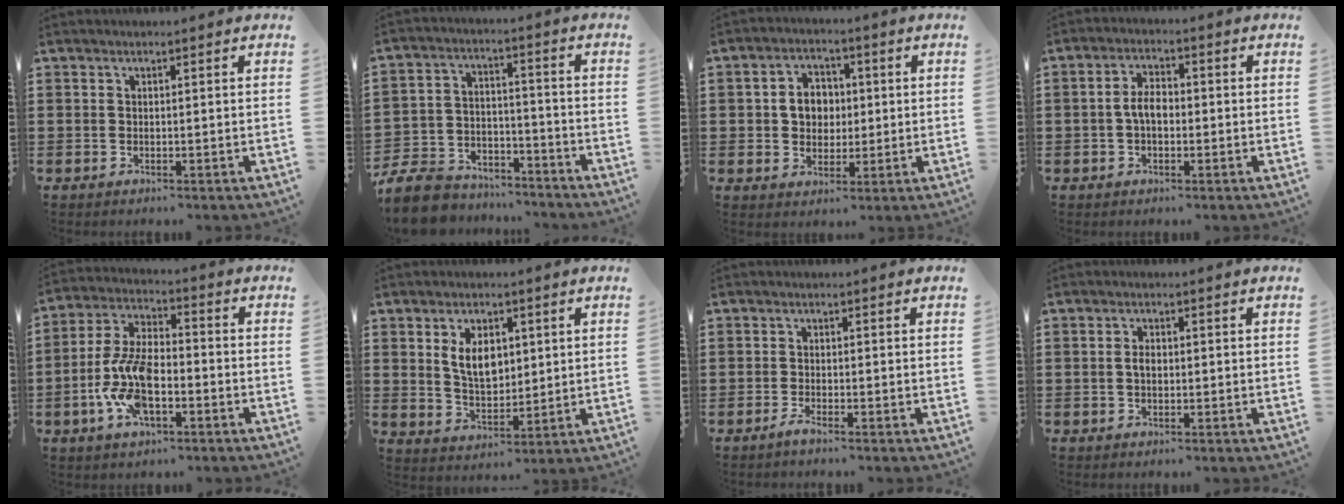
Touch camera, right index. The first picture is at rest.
{"total": 8.9, "force": [-8.3, 2.7, 1.7], "torque": [-0.054, 0.017, -0.166]}
{"total": 5.3, "force": [0.3, 4.6, 2.6], "torque": [-0.059, 0.013, 0.001]}
{"total": 4.0, "force": [-0.5, 2.1, 3.3], "torque": [-0.076, 0.001, -0.015]}
{"total": 10.3, "force": [-3.0, 4.9, 8.6], "torque": [-0.205, -0.005, -0.062]}
{"total": 6.5, "force": [1.8, 3.9, 4.9], "torque": [-0.091, 0.006, 0.027]}
{"total": 1.2, "force": [-1.0, 0.0, 0.7], "torque": [-0.019, -0.007, -0.021]}
{"total": 1.7, "force": [-0.1, 0.9, 1.5], "torque": [-0.029, 0.004, -0.003]}